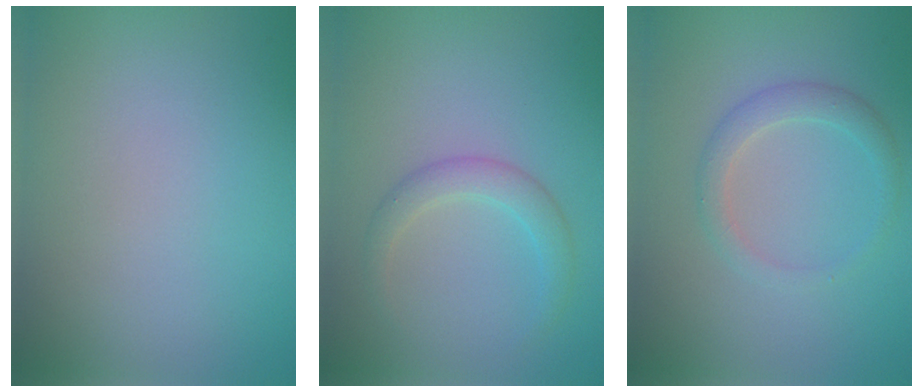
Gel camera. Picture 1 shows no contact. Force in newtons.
{"total": 2.2, "press": 2.2, "slide": 0.1}
{"total": 2.2, "press": 2.2, "slide": 0.1}